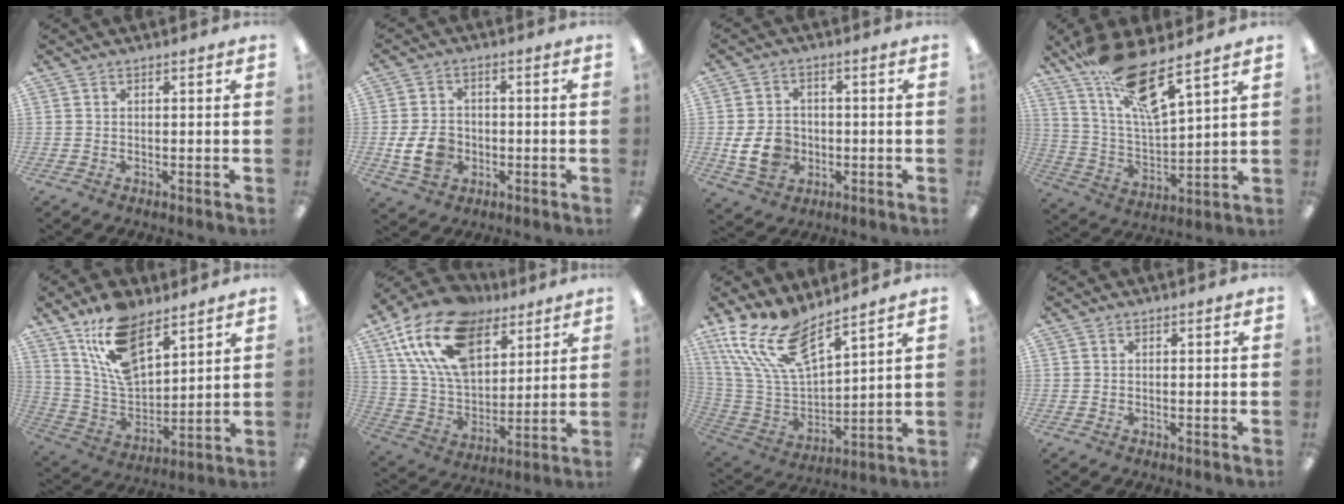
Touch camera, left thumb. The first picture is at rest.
{"total": 8.3, "force": [-2.0, 6.3, 5.0], "torque": [-0.091, 0.007, -0.035]}
{"total": 9.0, "force": [-1.9, 7.0, 5.3], "torque": [-0.097, 0.010, -0.030]}
{"total": 17.5, "force": [12.6, 4.2, 11.3], "torque": [-0.207, -0.073, 0.216]}
{"total": 16.2, "force": [10.9, 7.5, 9.3], "torque": [-0.184, -0.044, 0.201]}
{"total": 21.2, "force": [12.0, 12.2, 12.4], "torque": [-0.242, -0.054, 0.218]}
{"total": 18.2, "force": [12.4, 7.2, 11.2], "torque": [-0.259, -0.069, 0.226]}
{"total": 0.0}